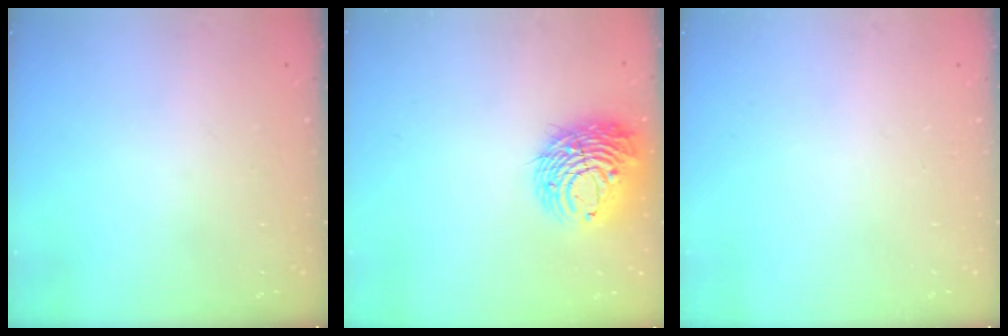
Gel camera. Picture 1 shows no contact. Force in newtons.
{"total": 13.2, "press": 13.1, "slide": 1.5}
{"total": 0.0}